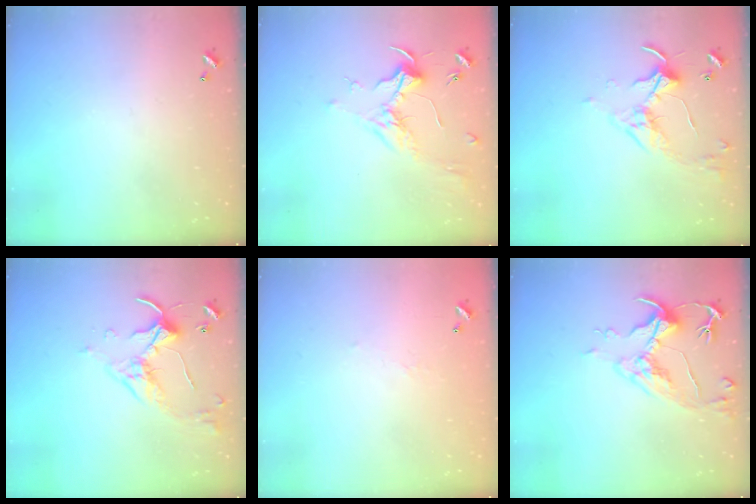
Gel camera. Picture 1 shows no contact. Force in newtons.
{"total": 1.9, "press": 1.7, "slide": 0.7}
{"total": 3.2, "press": 3.1, "slide": 0.7}
{"total": 4.9, "press": 4.9, "slide": 0.6}
{"total": 6.1, "press": 6.1, "slide": 0.6}
{"total": 5.9, "press": 5.8, "slide": 1.1}